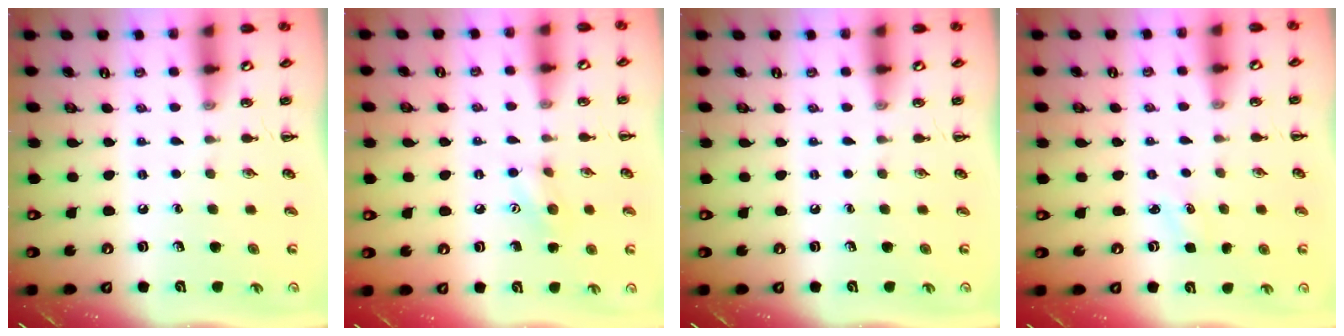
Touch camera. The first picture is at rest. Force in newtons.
{"total": 7.7, "press": 7.5, "slide": 1.5}
{"total": 0.0}
{"total": 1.8, "press": 1.7, "slide": 0.5}